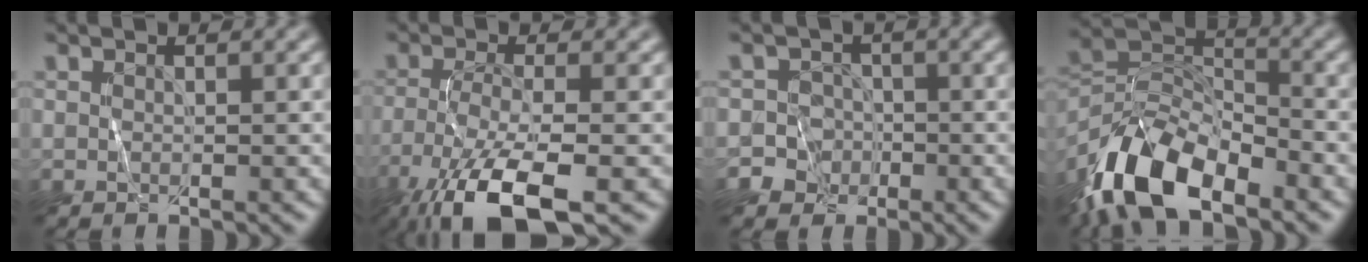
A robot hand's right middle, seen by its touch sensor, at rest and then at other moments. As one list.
[{"total": 8.8, "force": [-5.4, 2.2, 6.6], "torque": [-0.138, -0.016, -0.105]}, {"total": 4.9, "force": [-2.7, 4.1, 0.2], "torque": [0.024, -0.002, -0.066]}, {"total": 10.9, "force": [-7.1, 4.8, 6.8], "torque": [-0.135, 0.001, -0.143]}]